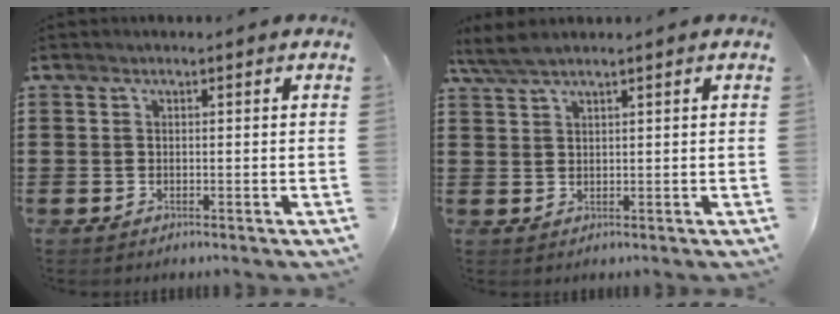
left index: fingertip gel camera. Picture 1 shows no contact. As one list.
[{"total": 1.1, "force": [0.9, 0.3, 0.5], "torque": [-0.012, 0.002, 0.018]}]